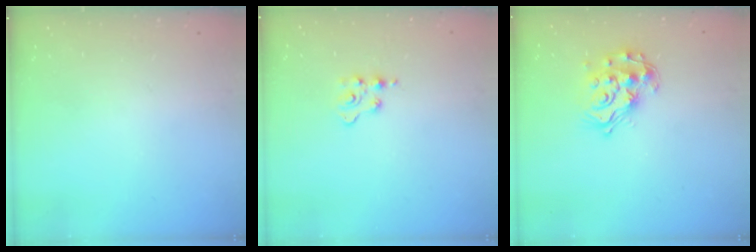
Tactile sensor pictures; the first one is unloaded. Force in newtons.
{"total": 2.9, "press": 2.9, "slide": 0.4}
{"total": 15.6, "press": 15.5, "slide": 1.2}